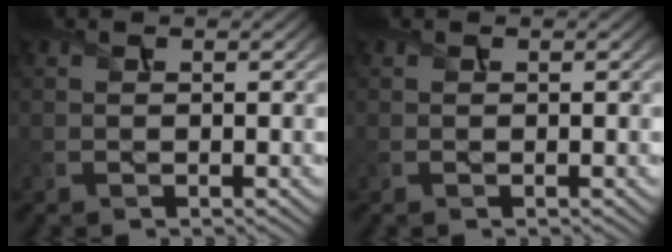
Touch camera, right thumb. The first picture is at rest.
{"total": 0.0}